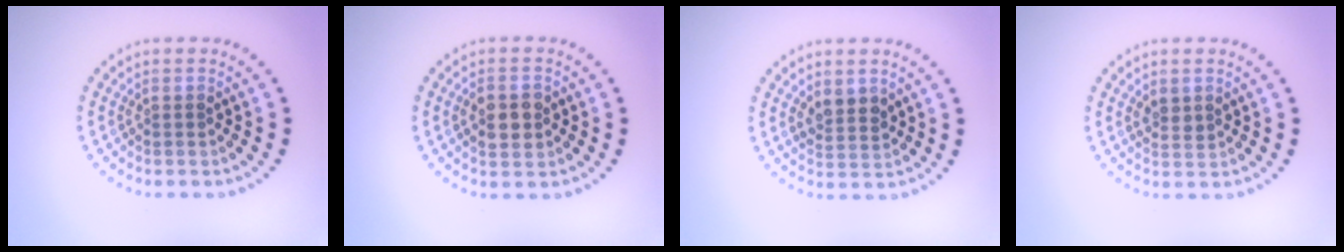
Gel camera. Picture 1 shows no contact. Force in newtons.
{"total": 2.9, "press": 2.9, "slide": 0.3}
{"total": 2.0, "press": 1.9, "slide": 0.7}
{"total": 1.4, "press": 1.3, "slide": 0.5}